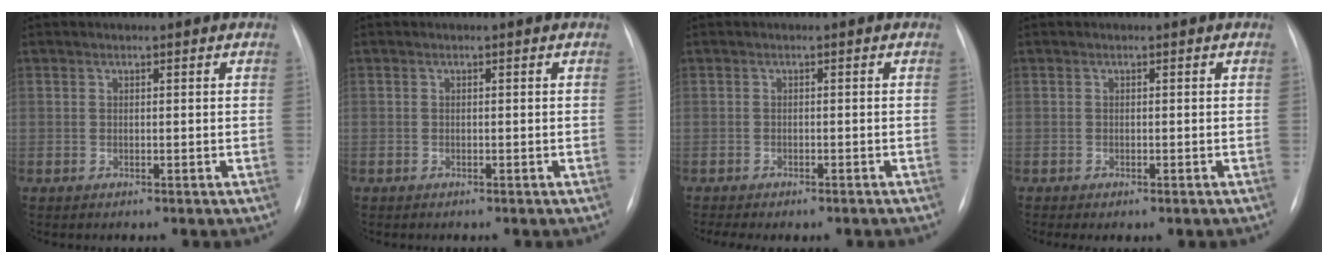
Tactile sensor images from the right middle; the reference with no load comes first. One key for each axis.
{"total": 0.0}
{"total": 4.7, "fx": -4.0, "fy": 1.1, "fz": 2.2, "tx": -0.028, "ty": 0.000, "tz": -0.046}
{"total": 1.4, "fx": -1.0, "fy": 0.2, "fz": 0.9, "tx": -0.015, "ty": -0.006, "tz": -0.010}